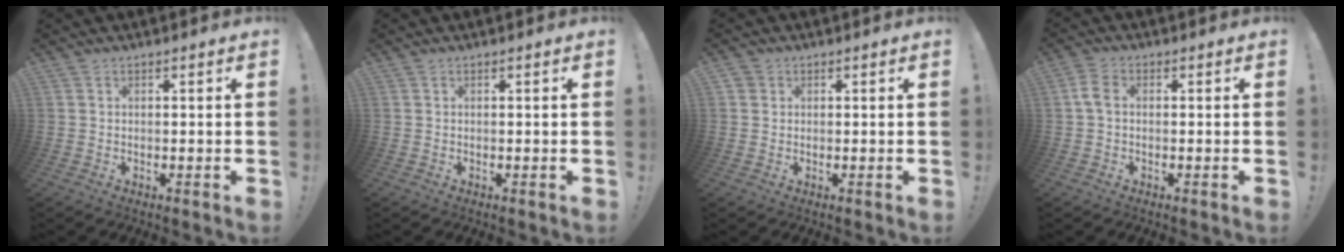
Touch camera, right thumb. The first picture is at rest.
{"total": 0.0}
{"total": 2.0, "force": [0.8, 1.8, 0.4], "torque": [-0.002, -0.002, 0.014]}
{"total": 4.1, "force": [0.3, 2.7, 3.1], "torque": [-0.070, 0.006, 0.006]}